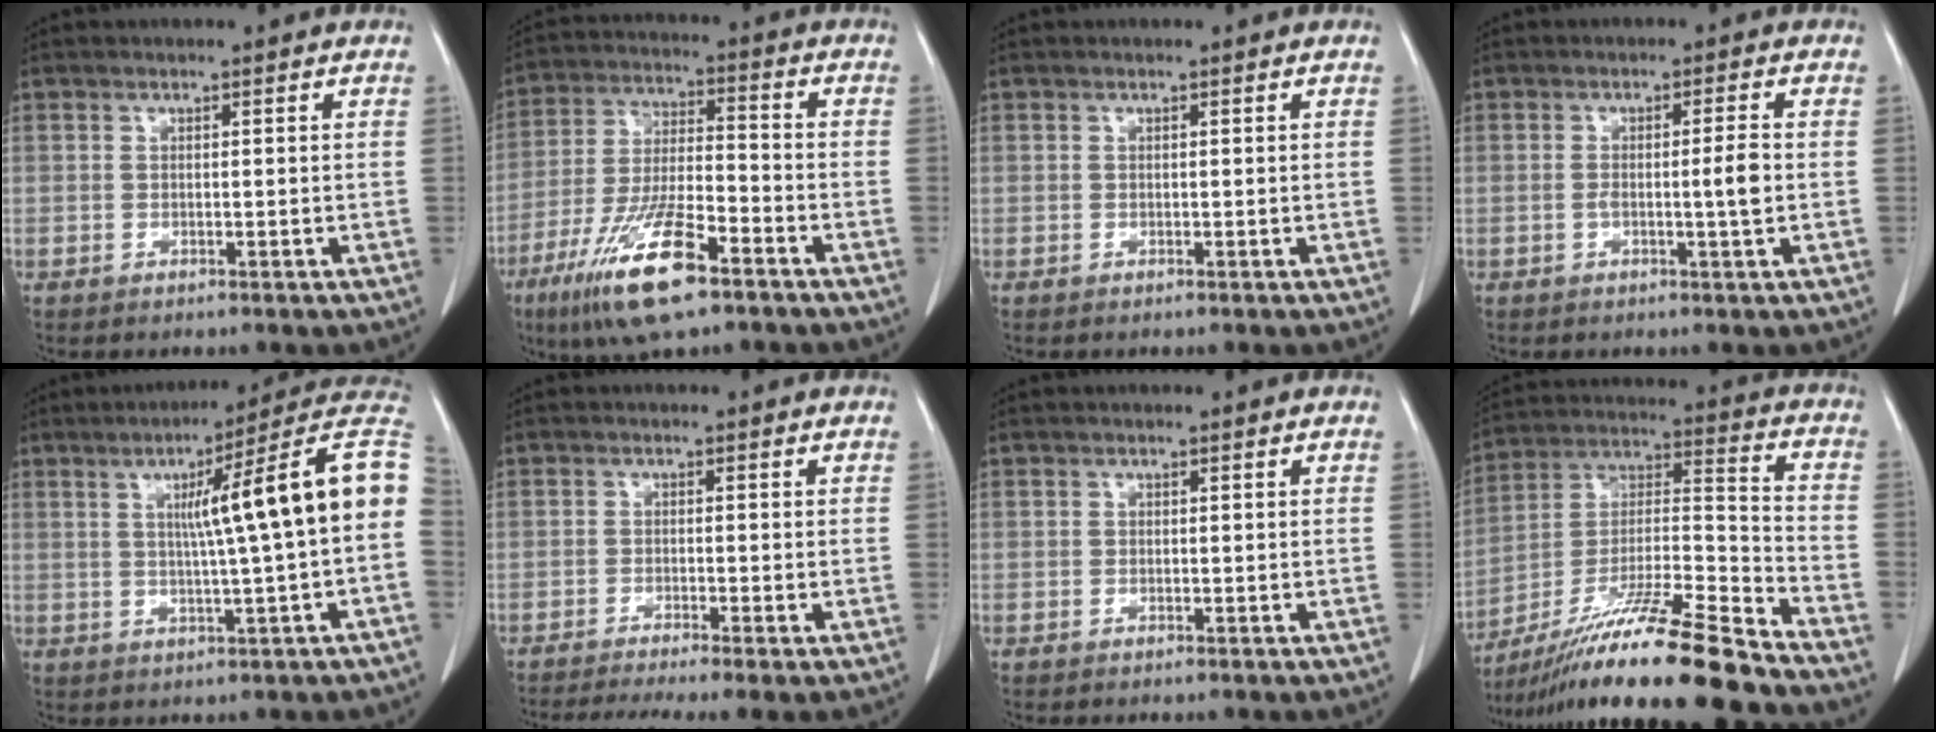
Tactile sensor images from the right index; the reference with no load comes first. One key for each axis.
{"total": 14.2, "fx": -8.4, "fy": 2.7, "fz": 11.1, "tx": -0.227, "ty": -0.021, "tz": -0.151}
{"total": 0.0}
{"total": 3.4, "fx": -0.5, "fy": -0.2, "fz": 3.4, "tx": -0.058, "ty": -0.001, "tz": -0.008}
{"total": 15.5, "fx": 1.8, "fy": -0.9, "fz": 15.4, "tx": -0.207, "ty": 0.028, "tz": 0.017}
{"total": 7.5, "fx": -5.8, "fy": 0.0, "fz": 4.7, "tx": -0.072, "ty": -0.011, "tz": -0.093}
{"total": 0.0}
{"total": 21.4, "fx": -17.2, "fy": -0.6, "fz": 12.8, "tx": -0.228, "ty": -0.017, "tz": -0.309}